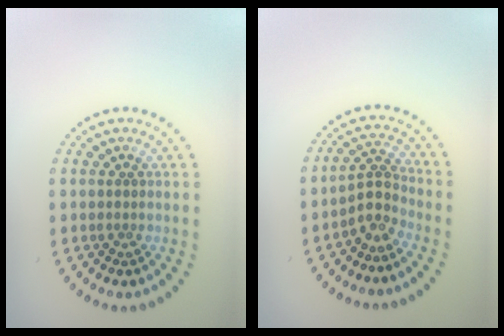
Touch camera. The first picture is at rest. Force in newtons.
{"total": 2.5, "press": 1.7, "slide": 1.8}